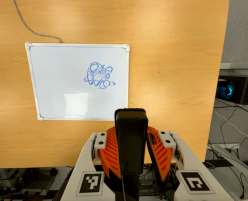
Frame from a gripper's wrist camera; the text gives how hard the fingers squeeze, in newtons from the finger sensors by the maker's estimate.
{"total": 9.1, "left": 7.8, "right": 10.3}